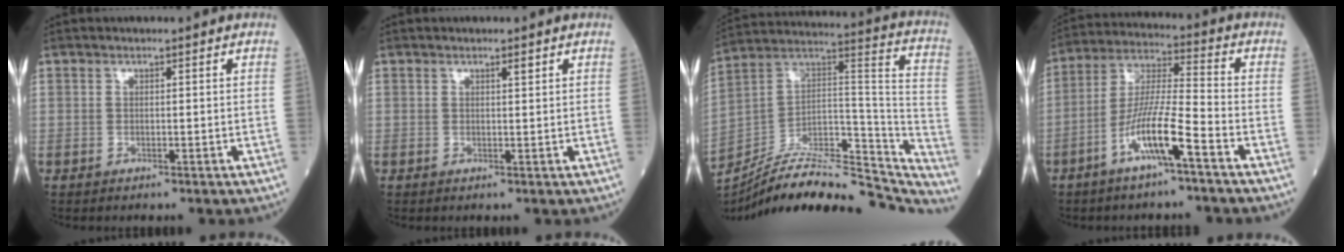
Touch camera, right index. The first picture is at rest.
{"total": 0.8, "force": [0.5, 0.1, 0.6], "torque": [-0.009, -0.002, 0.007]}
{"total": 31.2, "force": [-28.1, 6.7, 11.8], "torque": [-0.141, 0.023, -0.413]}
{"total": 9.7, "force": [-4.8, 0.4, 8.4], "torque": [-0.168, 0.000, -0.095]}